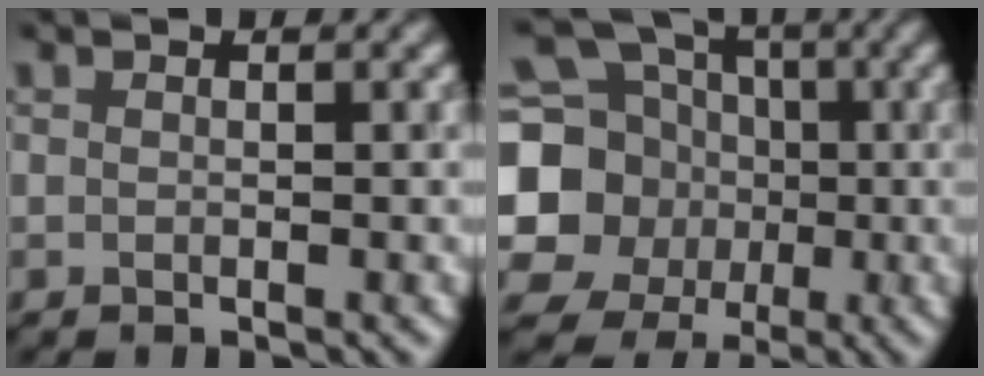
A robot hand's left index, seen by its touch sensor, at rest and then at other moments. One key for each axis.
{"total": 14.3, "fx": -0.3, "fy": 12.9, "fz": 6.0, "tx": -0.161, "ty": 0.000, "tz": -0.031}